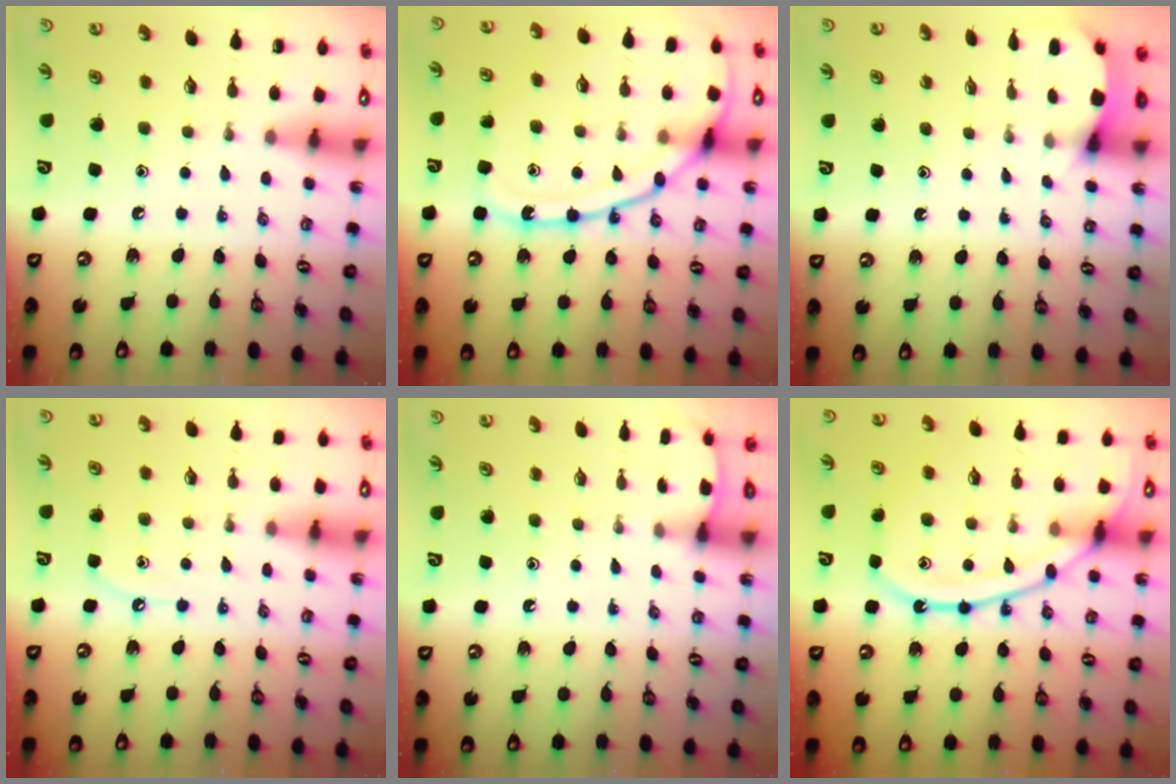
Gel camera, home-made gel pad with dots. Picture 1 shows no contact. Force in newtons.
{"total": 16.2, "press": 16.1, "slide": 1.5}
{"total": 2.8, "press": 2.8, "slide": 0.3}
{"total": 6.5, "press": 6.5, "slide": 0.8}
{"total": 2.2, "press": 2.2, "slide": 0.2}
{"total": 14.0, "press": 13.9, "slide": 1.6}